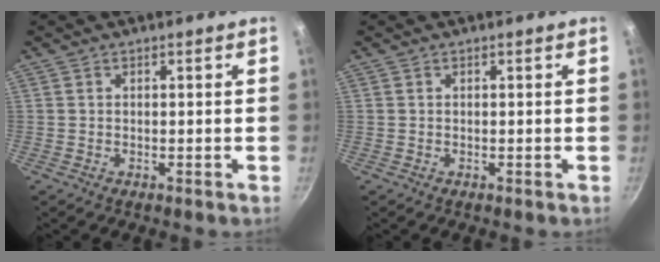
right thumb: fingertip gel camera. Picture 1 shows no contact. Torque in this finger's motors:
{"motor_torque": [-0.21, 0.19, 0.14, 0.13, 0.00]}